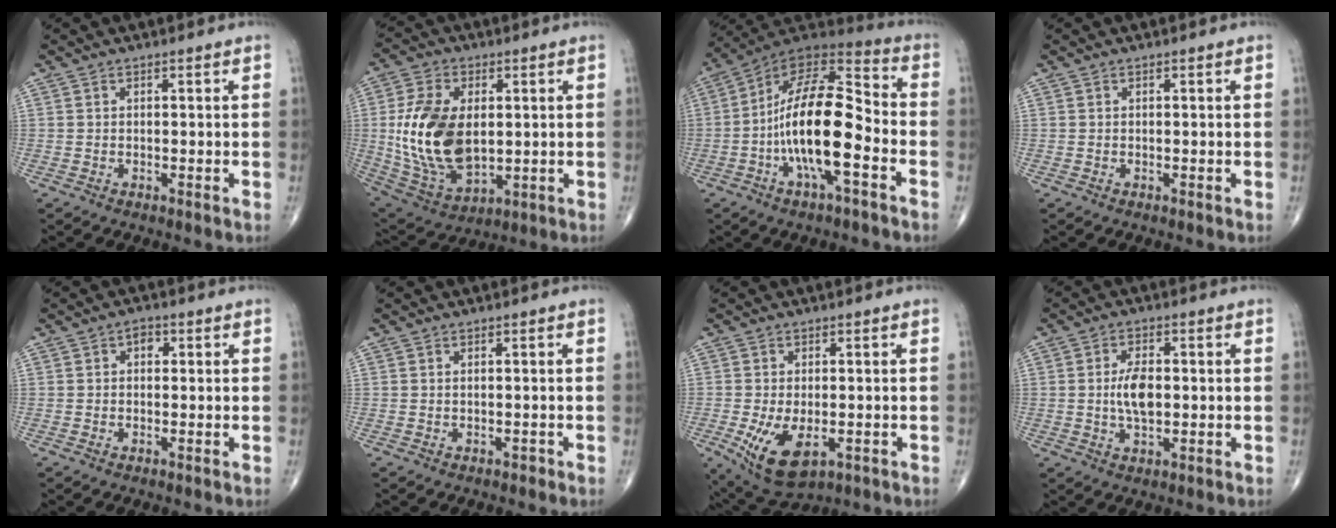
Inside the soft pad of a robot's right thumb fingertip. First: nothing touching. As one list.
[{"total": 18.2, "force": [1.2, 10.8, 14.6], "torque": [-0.281, -0.014, 0.038]}, {"total": 19.6, "force": [-5.0, 7.2, 17.6], "torque": [-0.307, 0.052, -0.090]}, {"total": 0.0}, {"total": 2.2, "force": [0.3, 1.5, 1.5], "torque": [-0.013, 0.010, 0.000]}, {"total": 0.5, "force": [-0.2, 0.4, 0.3], "torque": [-0.003, 0.004, -0.004]}, {"total": 10.0, "force": [-3.1, 5.1, 8.0], "torque": [-0.140, -0.012, -0.040]}, {"total": 6.0, "force": [-0.1, 3.1, 5.2], "torque": [-0.094, 0.000, -0.004]}]